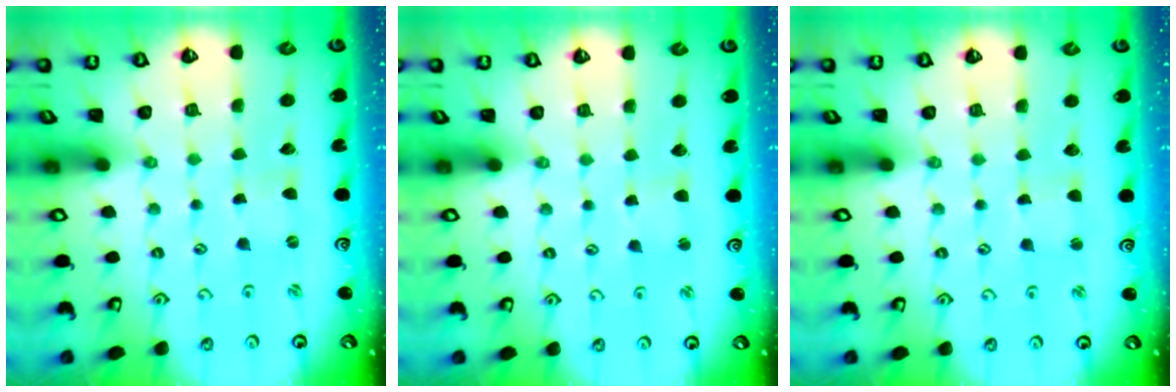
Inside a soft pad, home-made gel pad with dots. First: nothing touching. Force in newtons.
{"total": 2.5, "press": 2.5, "slide": 0.2}
{"total": 2.0, "press": 2.0, "slide": 0.3}